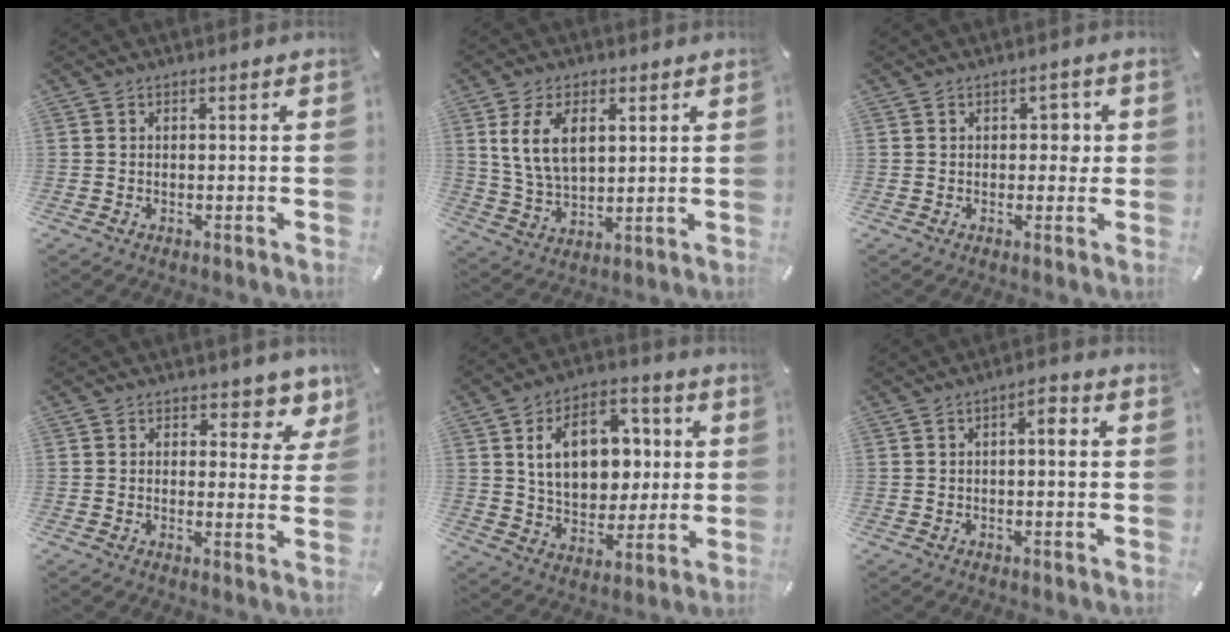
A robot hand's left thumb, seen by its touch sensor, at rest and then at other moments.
{"total": 10.0, "force": [3.9, 6.2, 6.9], "torque": [-0.152, -0.005, 0.067]}
{"total": 3.5, "force": [0.5, 2.2, 2.7], "torque": [-0.022, -0.002, -0.003]}
{"total": 6.0, "force": [4.0, 3.5, 2.7], "torque": [-0.010, -0.030, 0.063]}
{"total": 15.7, "force": [3.6, 11.6, 9.9], "torque": [-0.142, 0.004, 0.070]}
{"total": 3.9, "force": [0.3, 1.3, 3.6], "torque": [-0.053, 0.005, -0.002]}